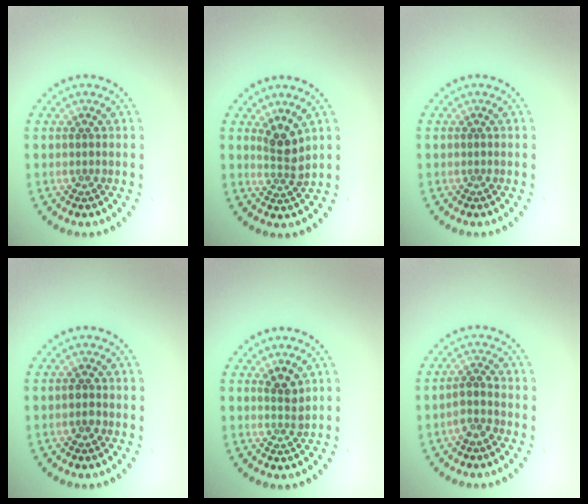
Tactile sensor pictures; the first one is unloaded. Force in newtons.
{"total": 2.4, "press": 1.8, "slide": 1.6}
{"total": 0.0}
{"total": 0.8, "press": 0.8, "slide": 0.1}
{"total": 1.6, "press": 1.2, "slide": 1.0}
{"total": 2.0, "press": 1.6, "slide": 1.2}